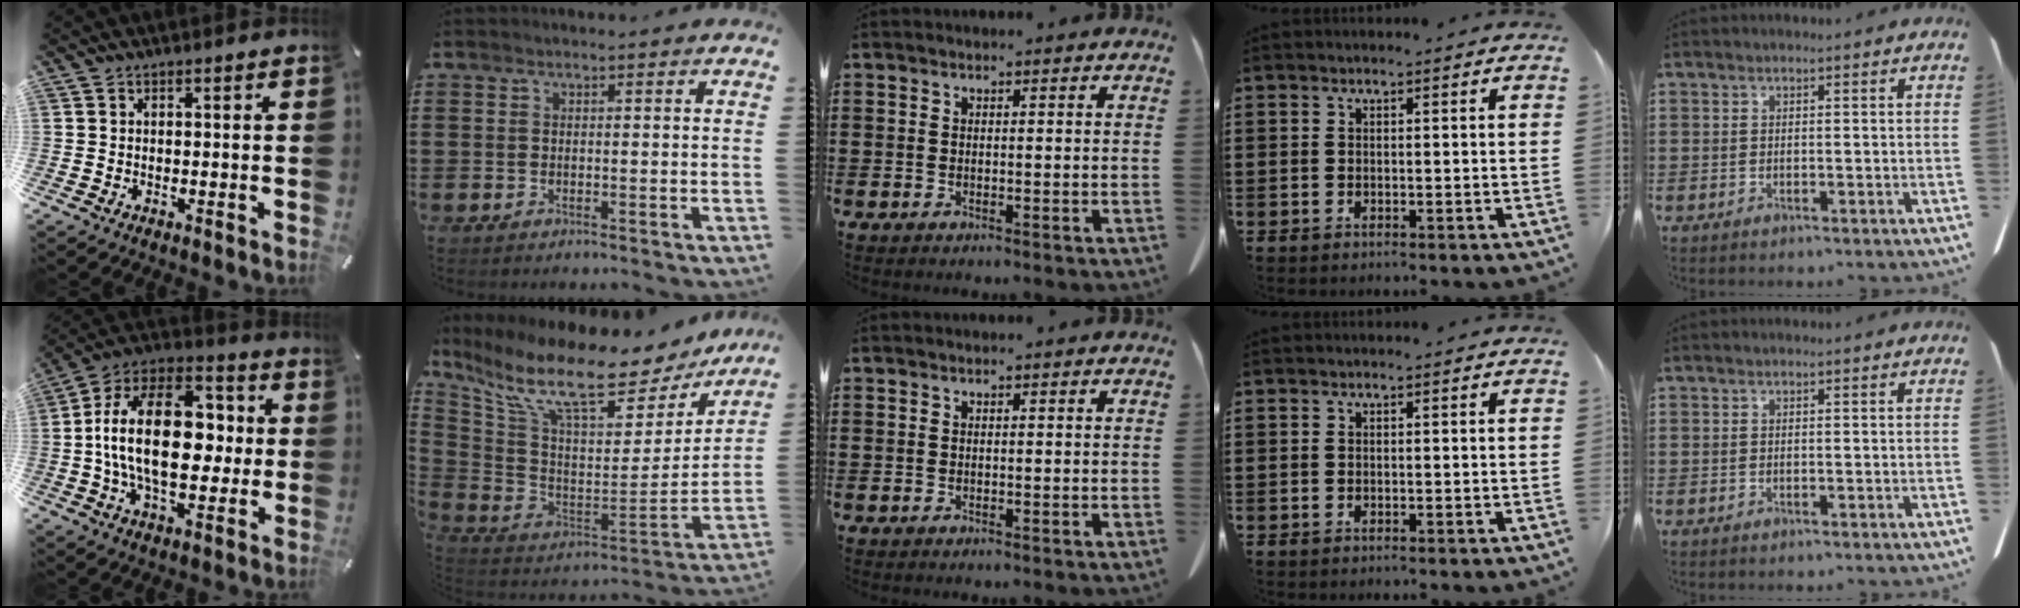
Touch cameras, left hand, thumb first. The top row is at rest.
{"thumb": {"total": 23.1, "force": [-0.2, 14.1, 18.3], "torque": [-0.331, 0.005, -0.009]}, "index": {"total": 12.1, "force": [8.1, 3.5, 8.3], "torque": [-0.173, -0.057, 0.133]}}